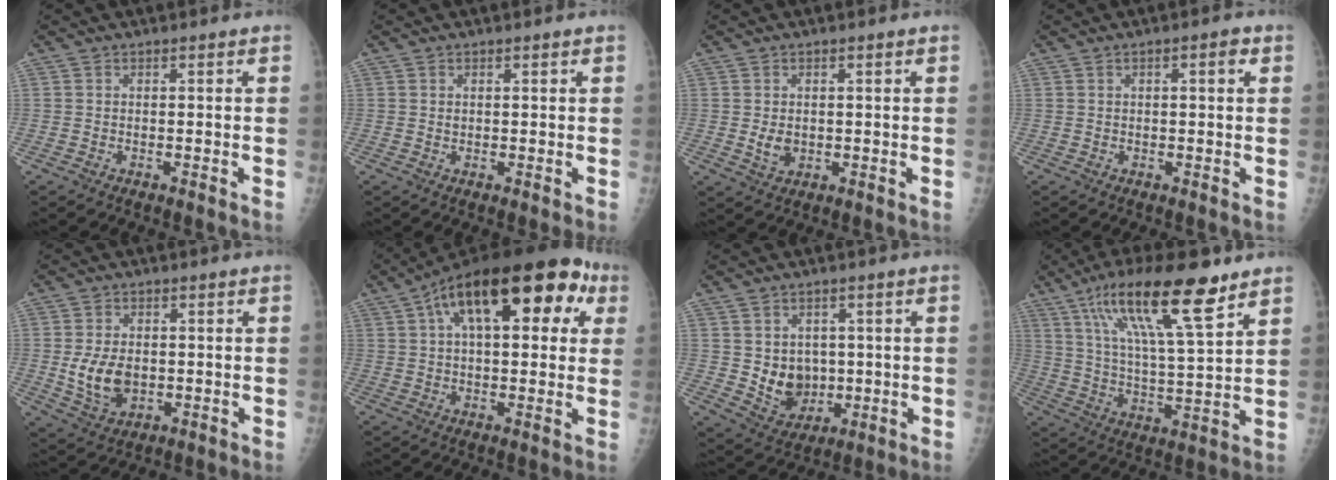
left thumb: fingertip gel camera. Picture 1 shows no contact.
{"total": 0.7, "force": [0.3, 0.5, 0.3], "torque": [-0.001, -0.002, 0.007]}
{"total": 3.2, "force": [0.1, 2.4, 2.1], "torque": [-0.028, -0.006, 0.009]}
{"total": 2.3, "force": [0.8, 0.6, 2.1], "torque": [-0.030, 0.002, 0.010]}
{"total": 8.0, "force": [-0.4, 5.5, 5.8], "torque": [-0.093, -0.008, 0.005]}
{"total": 23.6, "force": [8.8, 10.9, 19.0], "torque": [-0.270, 0.043, 0.128]}
{"total": 8.4, "force": [0.4, 6.9, 4.7], "torque": [-0.040, -0.012, 0.028]}
{"total": 19.1, "force": [11.5, 3.9, 14.7], "torque": [-0.246, -0.037, 0.206]}